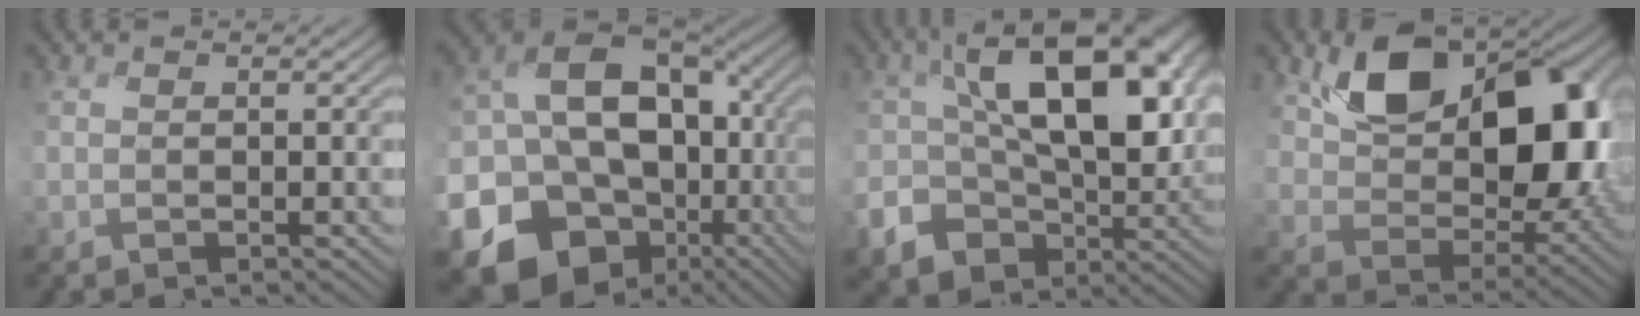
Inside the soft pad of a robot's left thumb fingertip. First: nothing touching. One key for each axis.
{"total": 20.4, "fx": -4.3, "fy": 16.0, "fz": 11.8, "tx": -0.266, "ty": -0.045, "tz": -0.056}
{"total": 16.3, "fx": 0.4, "fy": 11.1, "fz": 12.0, "tx": -0.187, "ty": -0.035, "tz": 0.024}
{"total": 14.3, "fx": 3.7, "fy": 9.4, "fz": 10.2, "tx": -0.166, "ty": -0.016, "tz": 0.074}